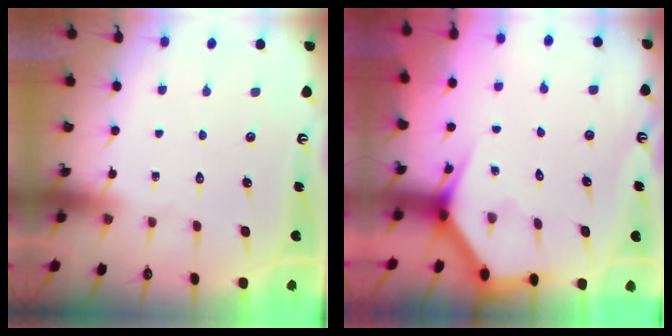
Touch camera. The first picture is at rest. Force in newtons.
{"total": 3.5, "press": 3.5, "slide": 0.3}